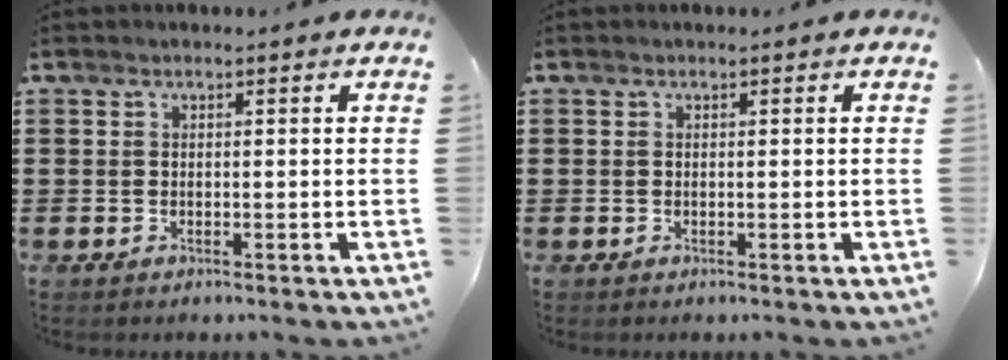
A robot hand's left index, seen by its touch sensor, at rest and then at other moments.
{"total": 0.0}